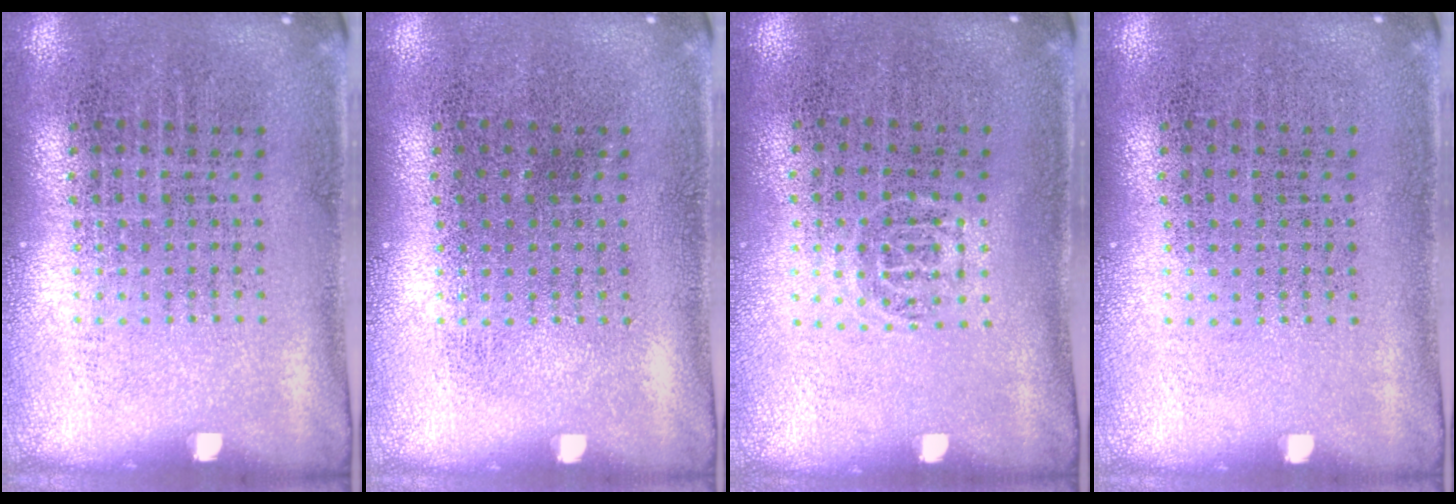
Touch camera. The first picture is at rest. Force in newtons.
{"total": 0.0}
{"total": 0.6, "press": 0.4, "slide": 0.4}
{"total": 0.0}